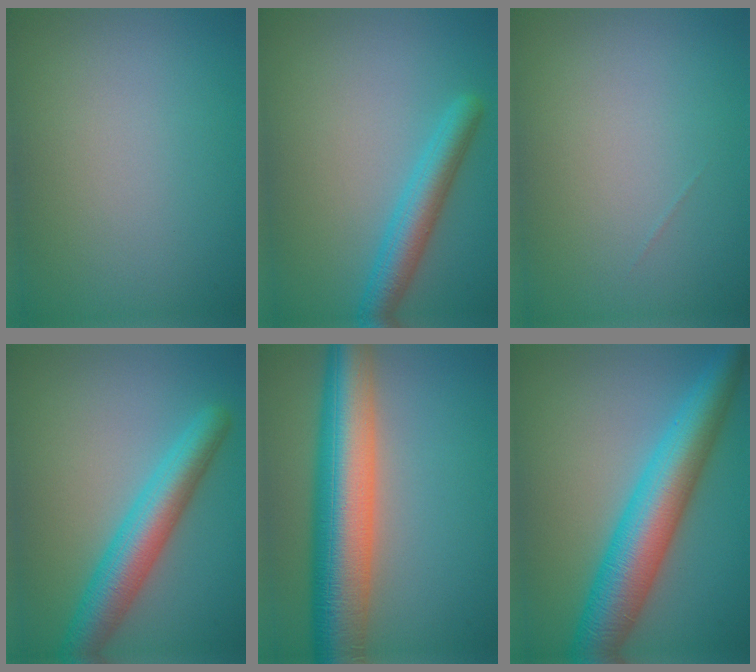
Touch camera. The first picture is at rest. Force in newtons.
{"total": 3.6, "press": 3.6, "slide": 0.2}
{"total": 0.0}
{"total": 5.5, "press": 5.5, "slide": 0.2}
{"total": 10.5, "press": 10.5, "slide": 0.4}
{"total": 8.7, "press": 8.7, "slide": 0.0}